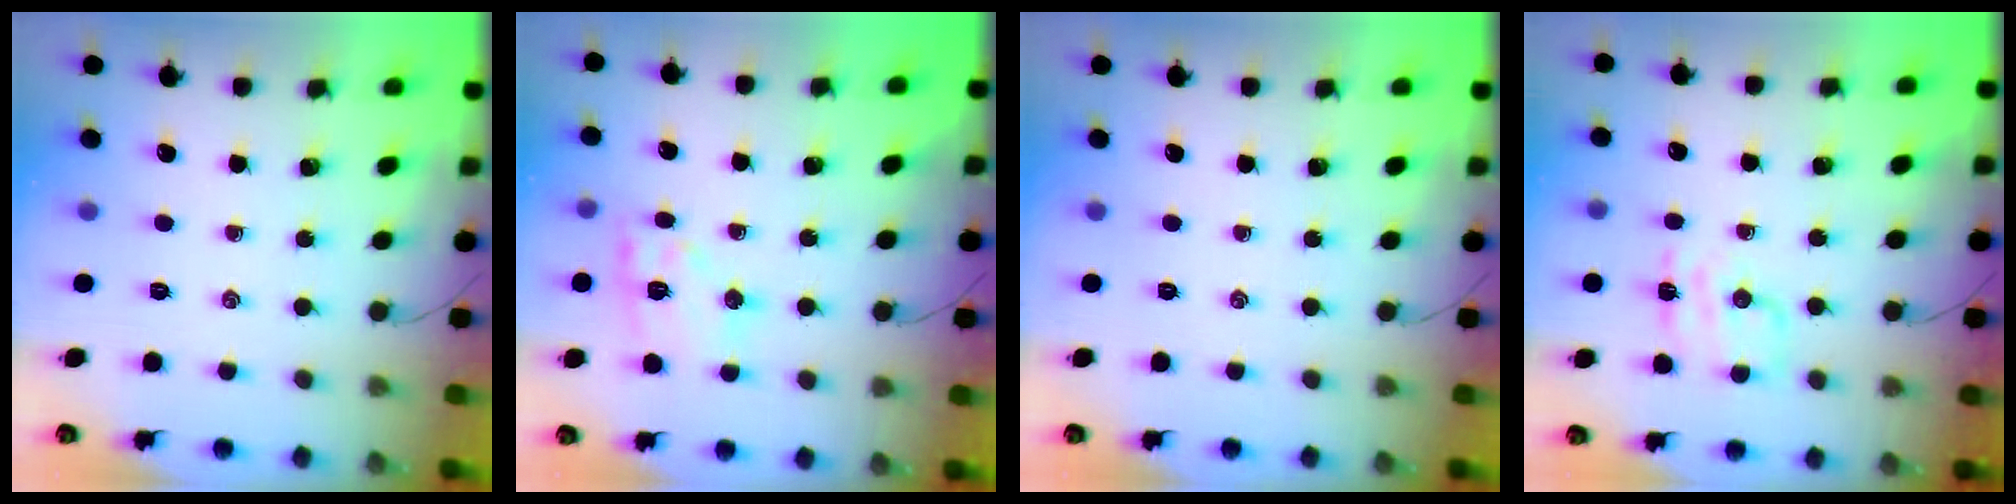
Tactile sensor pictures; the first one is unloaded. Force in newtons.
{"total": 10.5, "press": 10.5, "slide": 0.6}
{"total": 0.0}
{"total": 7.5, "press": 7.4, "slide": 0.8}